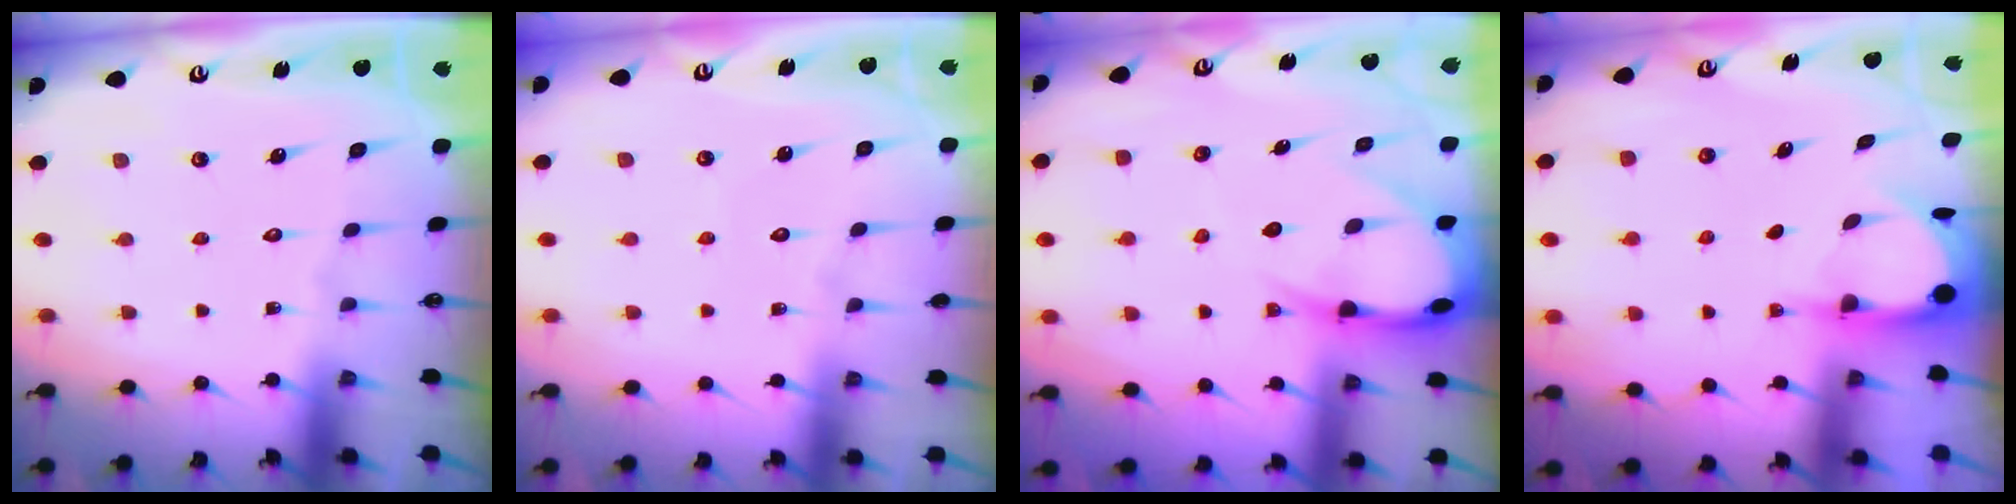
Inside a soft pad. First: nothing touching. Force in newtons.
{"total": 2.3, "press": 2.3, "slide": 0.2}
{"total": 9.9, "press": 9.9, "slide": 1.0}
{"total": 4.0, "press": 4.0, "slide": 0.3}